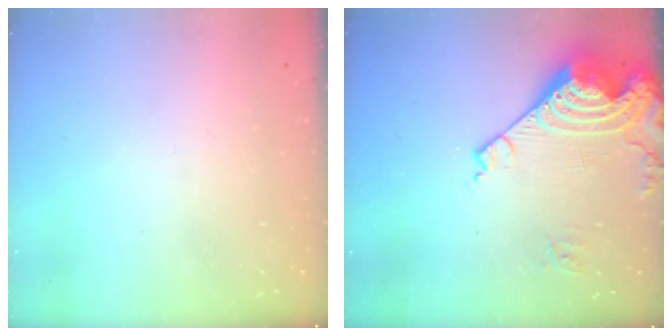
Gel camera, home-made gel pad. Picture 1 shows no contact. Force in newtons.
{"total": 16.1, "press": 16.0, "slide": 1.9}